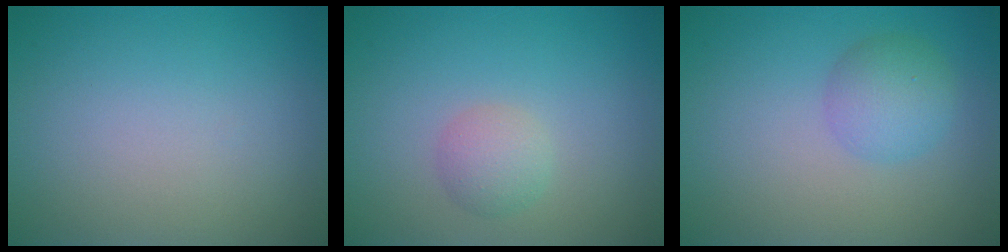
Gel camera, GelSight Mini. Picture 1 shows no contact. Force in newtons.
{"total": 1.9, "press": 1.9, "slide": 0.1}
{"total": 2.9, "press": 2.9, "slide": 0.1}